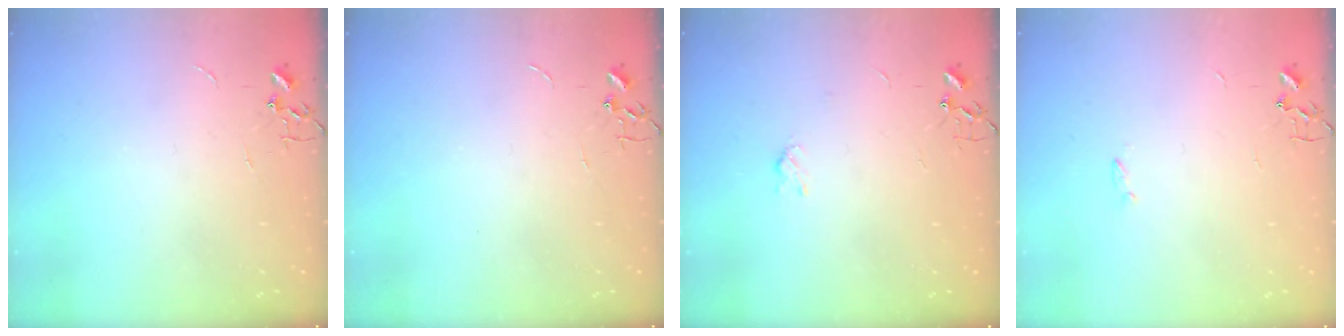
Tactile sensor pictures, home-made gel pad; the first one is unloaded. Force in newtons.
{"total": 0.0}
{"total": 3.2, "press": 3.1, "slide": 0.7}
{"total": 1.2, "press": 1.1, "slide": 0.3}